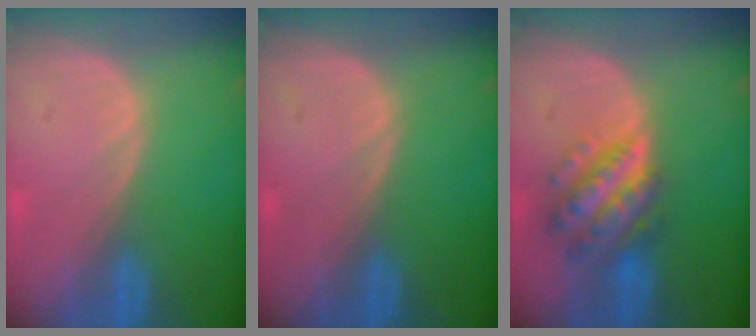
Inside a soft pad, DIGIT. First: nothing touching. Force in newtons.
{"total": 0.0}
{"total": 7.7, "press": 7.7, "slide": 0.4}